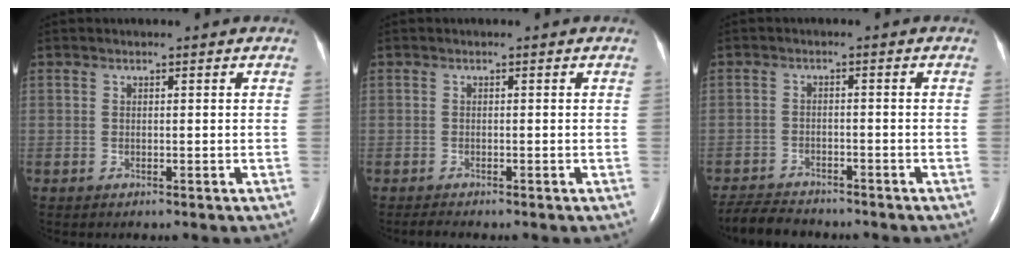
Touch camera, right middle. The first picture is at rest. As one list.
[{"total": 1.0, "force": [-0.9, -0.1, 0.4], "torque": [-0.018, -0.007, -0.017]}, {"total": 6.4, "force": [-6.1, 1.4, 1.7], "torque": [-0.029, -0.017, -0.099]}]